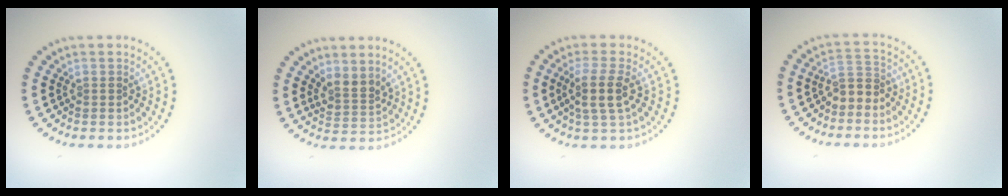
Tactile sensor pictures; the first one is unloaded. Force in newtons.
{"total": 2.3, "press": 1.7, "slide": 1.6}
{"total": 2.9, "press": 2.4, "slide": 1.7}
{"total": 2.0, "press": 1.8, "slide": 1.0}